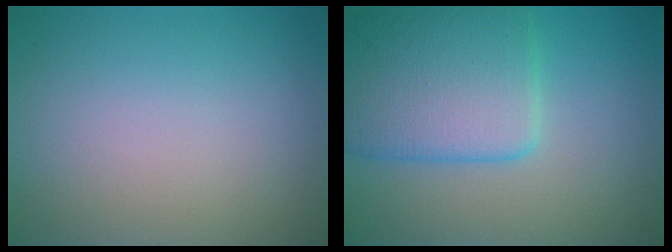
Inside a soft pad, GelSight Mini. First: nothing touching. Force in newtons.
{"total": 6.6, "press": 6.6, "slide": 0.3}